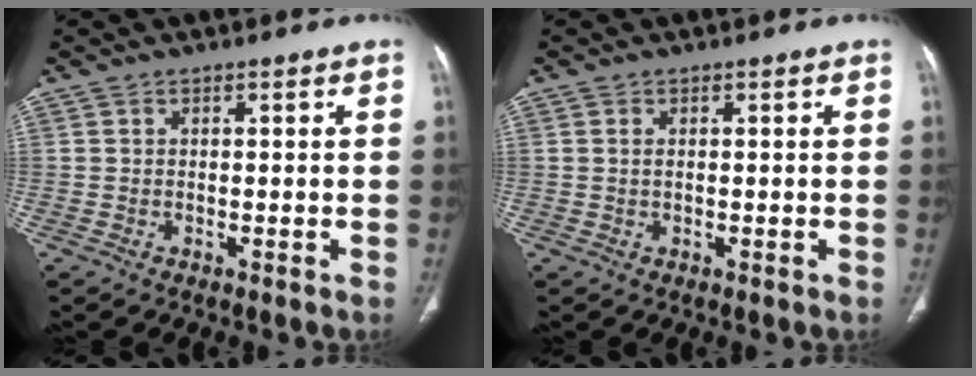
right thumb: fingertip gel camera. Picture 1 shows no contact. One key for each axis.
{"total": 0.8, "fx": 0.3, "fy": 0.4, "fz": 0.7, "tx": -0.017, "ty": 0.005, "tz": 0.008}